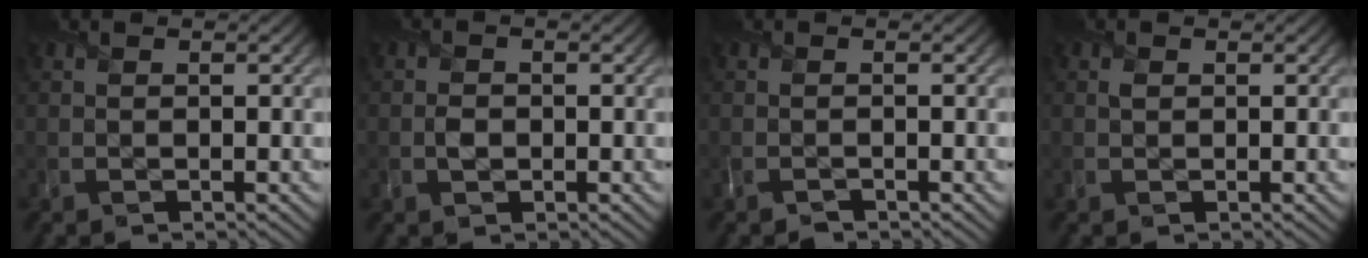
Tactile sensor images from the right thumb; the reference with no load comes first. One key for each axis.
{"total": 1.3, "fx": -0.3, "fy": 1.1, "fz": 0.6, "tx": -0.011, "ty": -0.004, "tz": -0.009}
{"total": 0.9, "fx": -0.8, "fy": 0.3, "fz": 0.1, "tx": -0.003, "ty": -0.003, "tz": -0.018}
{"total": 0.5, "fx": 0.2, "fy": 0.4, "fz": 0.2, "tx": -0.003, "ty": -0.001, "tz": 0.004}